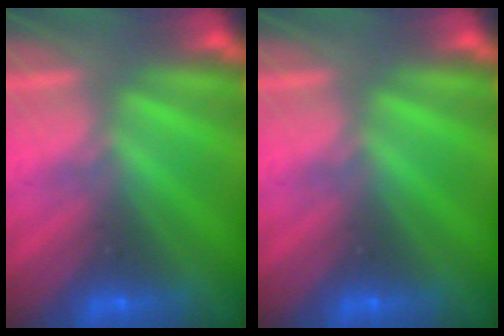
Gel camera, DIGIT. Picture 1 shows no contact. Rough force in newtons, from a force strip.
{"total": 0.0}